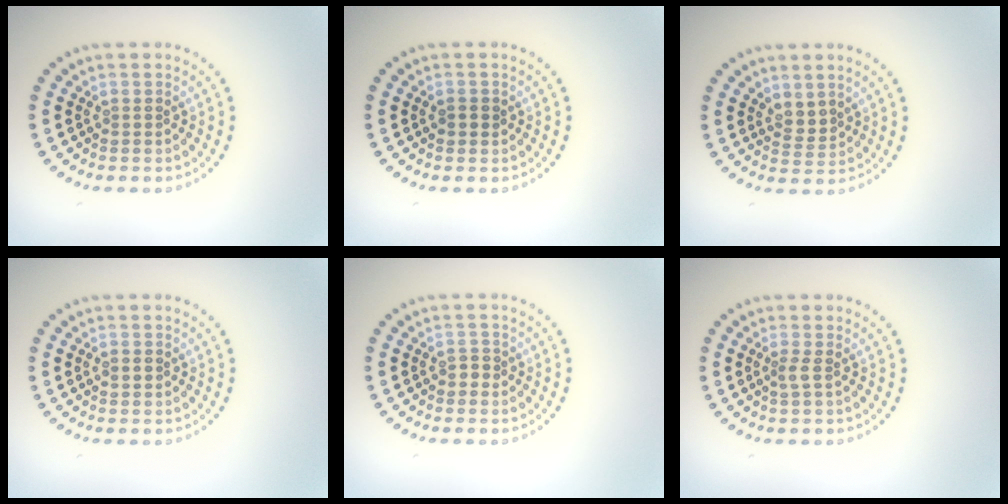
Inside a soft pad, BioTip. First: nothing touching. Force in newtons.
{"total": 1.1, "press": 1.0, "slide": 0.2}
{"total": 1.6, "press": 1.2, "slide": 1.0}
{"total": 1.0, "press": 1.0, "slide": 0.0}
{"total": 1.0, "press": 1.0, "slide": 0.2}
{"total": 0.9, "press": 0.6, "slide": 0.7}